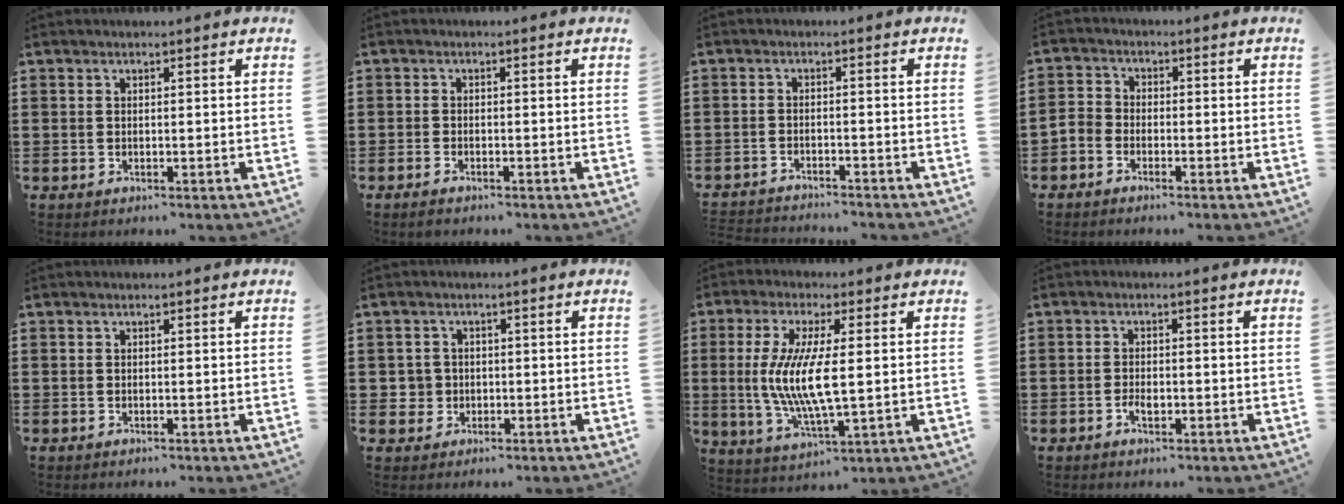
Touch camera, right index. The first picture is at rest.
{"total": 0.8, "force": [-0.7, 0.3, 0.3], "torque": [-0.006, -0.002, -0.014]}
{"total": 2.2, "force": [-2.2, 0.0, -0.3], "torque": [-0.001, 0.002, -0.048]}
{"total": 2.4, "force": [-2.1, 1.0, 0.3], "torque": [-0.020, 0.002, -0.048]}
{"total": 0.0}
{"total": 2.9, "force": [-0.4, 2.8, 0.6], "torque": [-0.024, 0.007, -0.011]}
{"total": 9.1, "force": [0.5, 2.4, 8.7], "torque": [-0.182, -0.008, 0.004]}
{"total": 1.9, "force": [-0.7, 0.9, 1.5], "torque": [-0.036, -0.002, -0.015]}